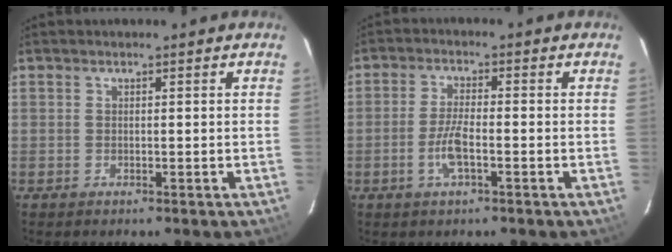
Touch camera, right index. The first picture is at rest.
{"total": 5.0, "force": [-1.9, 1.2, 4.4], "torque": [-0.094, -0.001, -0.038]}